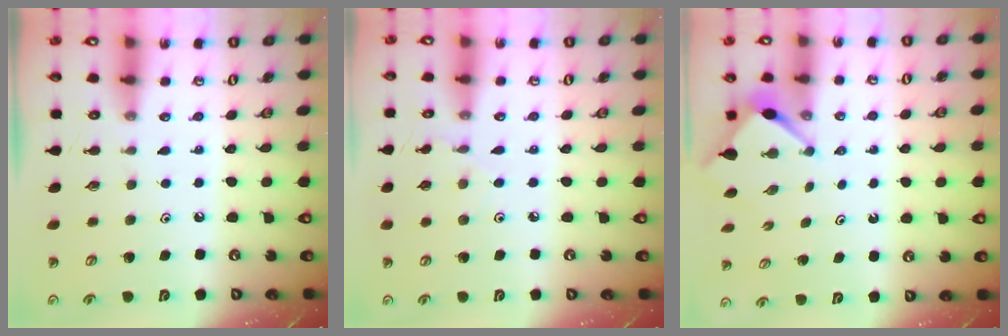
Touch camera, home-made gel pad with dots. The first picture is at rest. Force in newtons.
{"total": 2.2, "press": 2.2, "slide": 0.4}
{"total": 3.4, "press": 3.4, "slide": 0.3}